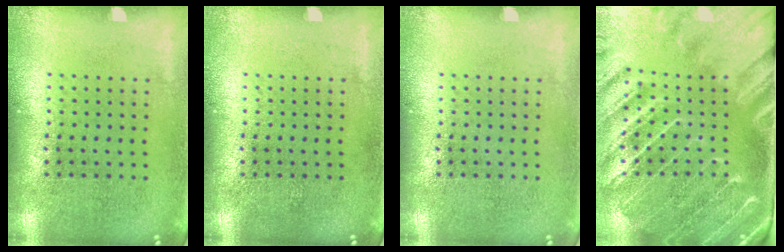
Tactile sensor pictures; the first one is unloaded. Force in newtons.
{"total": 0.0}
{"total": 0.0}
{"total": 4.0, "press": 3.3, "slide": 2.3}